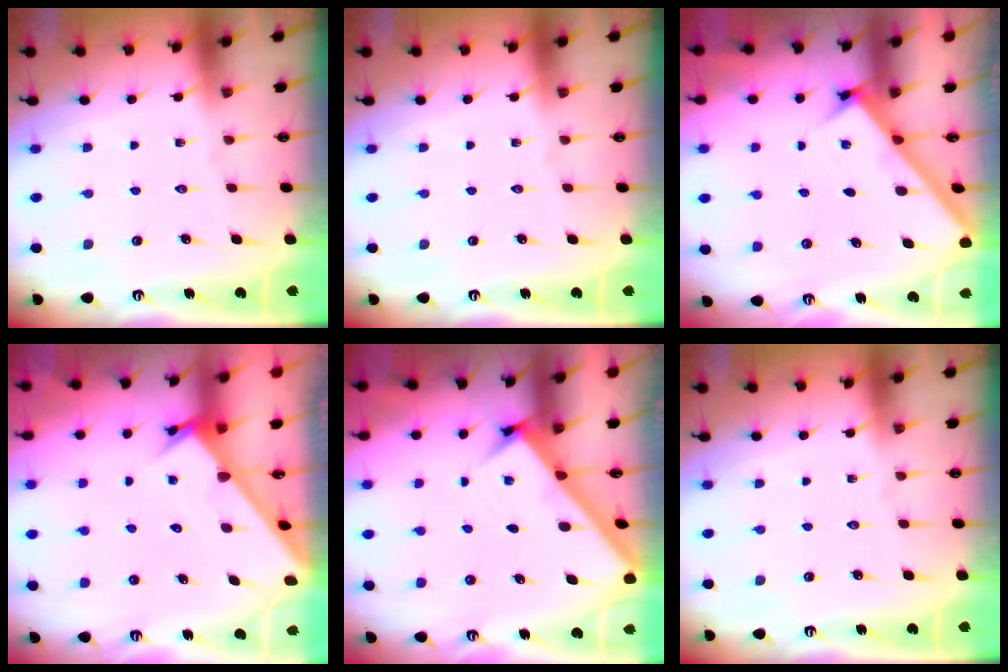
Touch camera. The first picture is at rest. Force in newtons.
{"total": 0.0}
{"total": 2.8, "press": 2.8, "slide": 0.4}
{"total": 2.9, "press": 2.9, "slide": 0.1}
{"total": 3.0, "press": 2.9, "slide": 0.4}
{"total": 0.0}